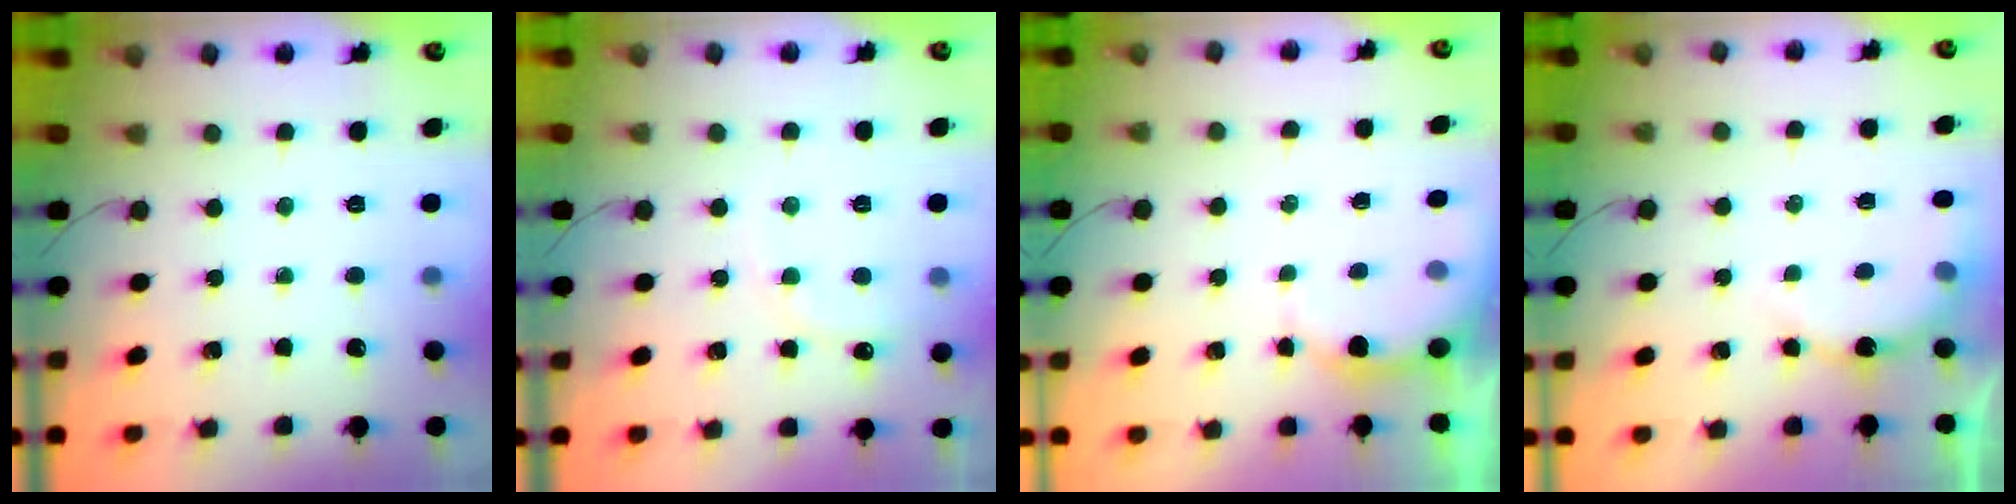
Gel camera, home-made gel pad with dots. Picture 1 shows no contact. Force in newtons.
{"total": 7.6, "press": 7.5, "slide": 1.1}
{"total": 5.0, "press": 5.0, "slide": 0.6}
{"total": 6.0, "press": 6.0, "slide": 0.5}